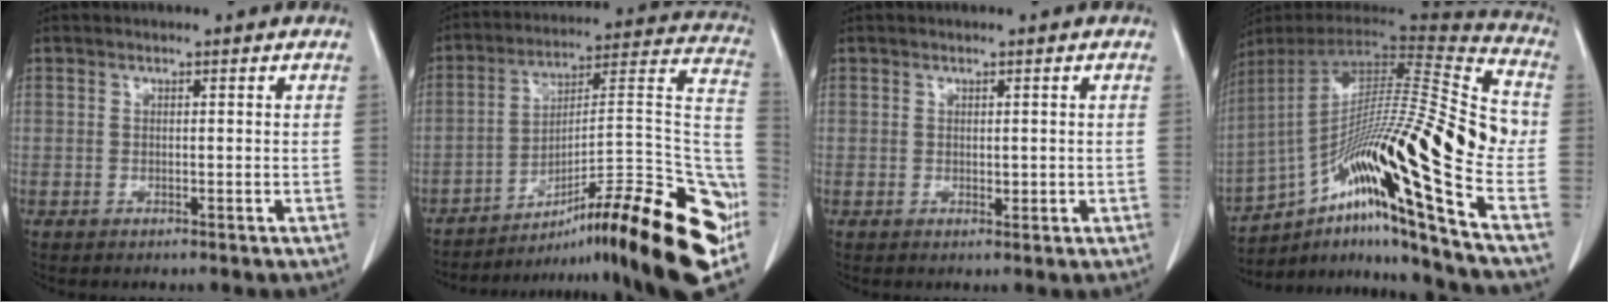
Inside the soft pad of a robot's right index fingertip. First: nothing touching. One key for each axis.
{"total": 30.4, "fx": -18.0, "fy": 3.3, "fz": 24.3, "tx": -0.236, "ty": 0.005, "tz": -0.263}
{"total": 1.2, "fx": 0.1, "fy": 0.9, "fz": 0.9, "tx": -0.008, "ty": -0.003, "tz": 0.004}
{"total": 28.1, "fx": -10.0, "fy": 0.4, "fz": 26.2, "tx": -0.418, "ty": 0.005, "tz": -0.177}